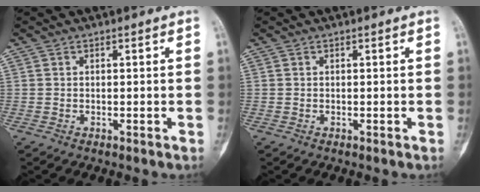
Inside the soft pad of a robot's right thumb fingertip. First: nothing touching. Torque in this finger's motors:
{"motor_torque": [-0.01, 0.01, 0.05, -0.05, 0.00]}